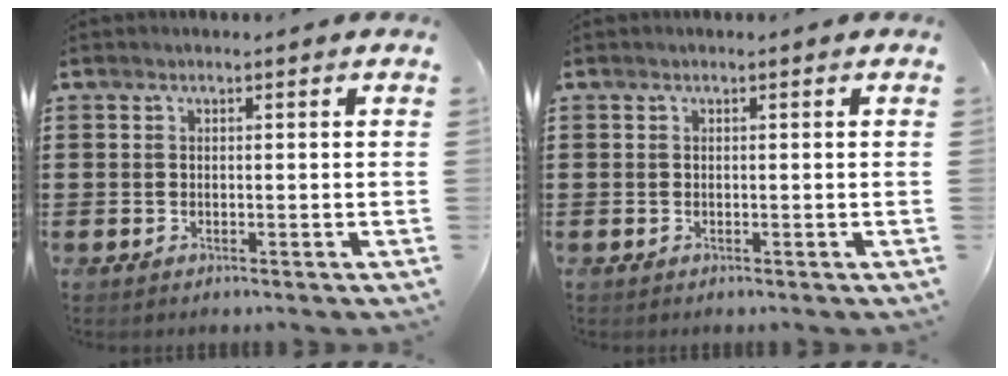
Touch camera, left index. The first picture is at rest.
{"total": 0.0}